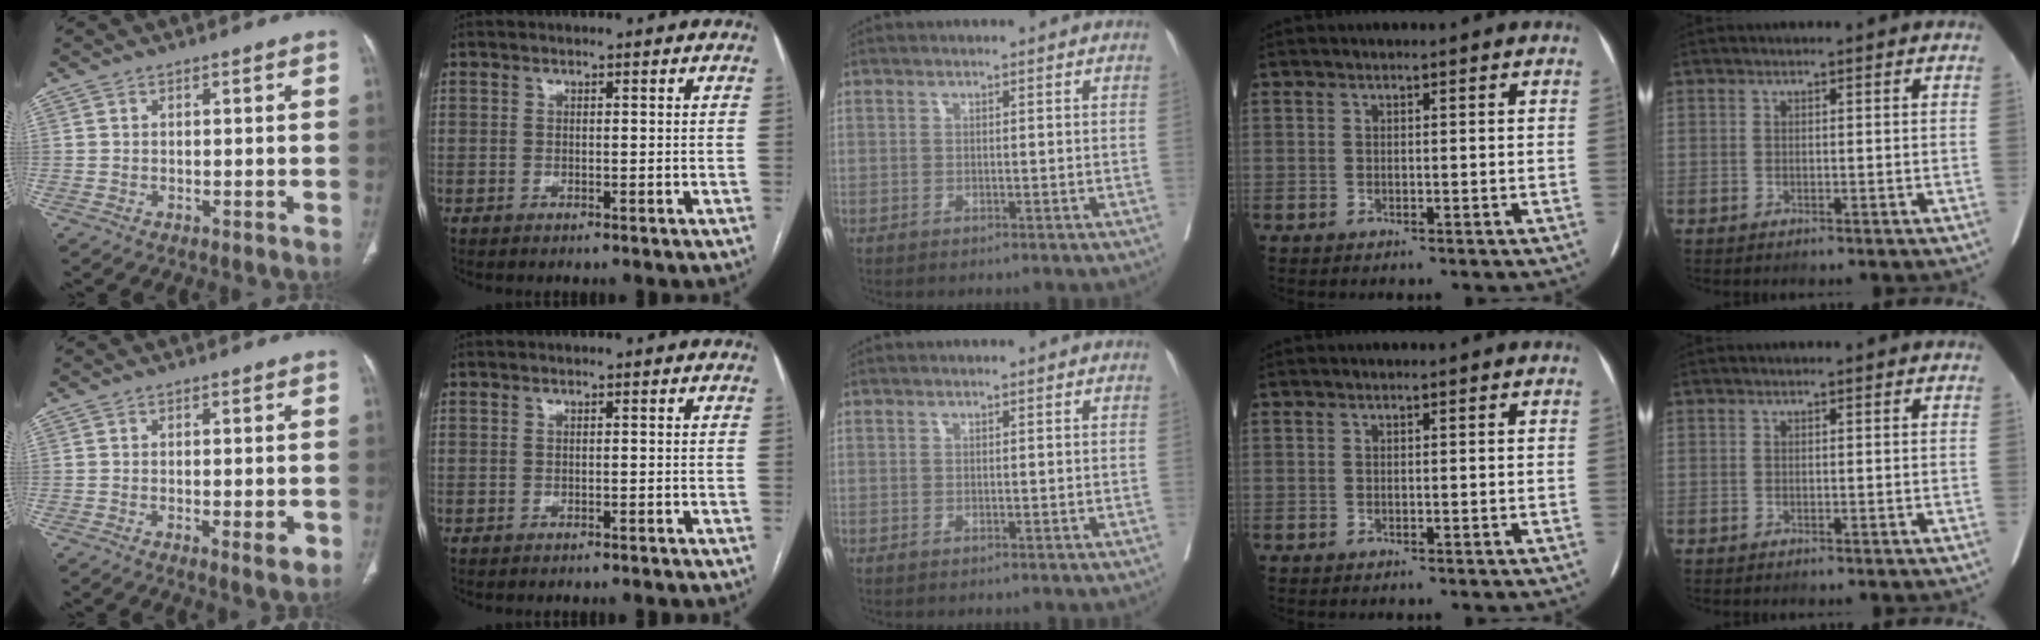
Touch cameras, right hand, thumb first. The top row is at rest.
{"thumb": {"total": 3.9, "force": [-1.3, 1.1, 3.5], "torque": [-0.041, -0.005, -0.015]}, "index": {"total": 1.9, "force": [-1.9, 0.2, 0.5], "torque": [-0.011, -0.002, -0.023]}}